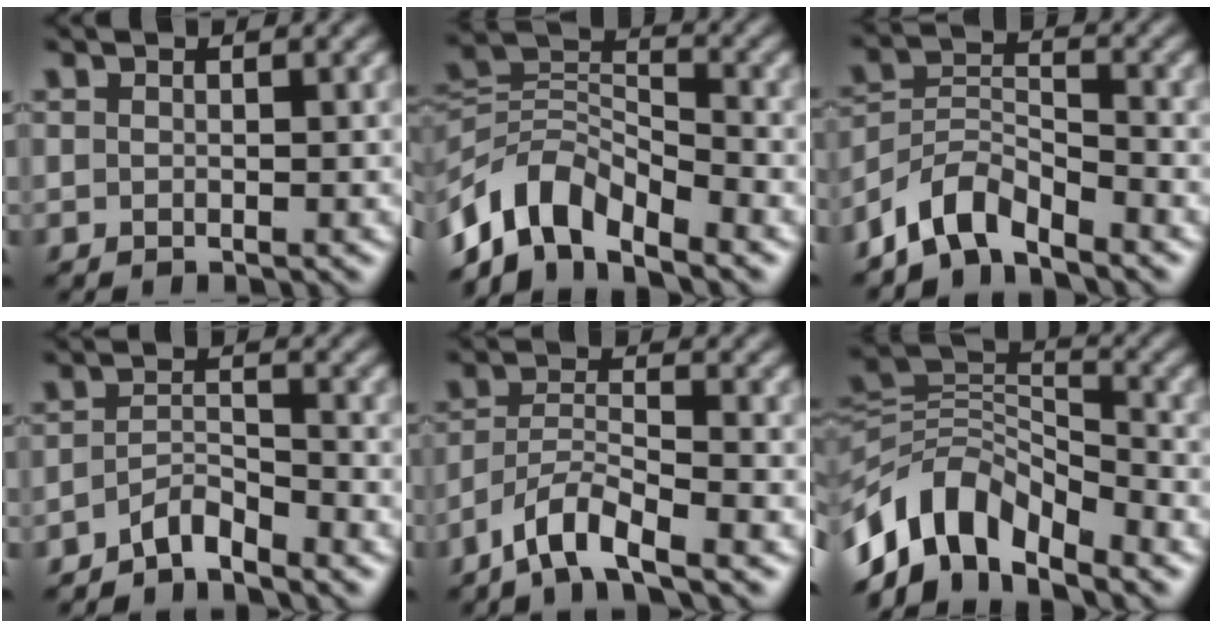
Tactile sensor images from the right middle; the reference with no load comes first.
{"total": 7.4, "force": [-5.4, 3.5, 3.7], "torque": [-0.055, -0.001, -0.114]}
{"total": 4.7, "force": [-3.9, 1.7, 1.9], "torque": [-0.029, 0.003, -0.086]}
{"total": 2.5, "force": [-2.2, 0.5, 1.1], "torque": [-0.021, 0.008, -0.046]}
{"total": 4.4, "force": [-3.4, 0.8, 2.6], "torque": [-0.049, 0.002, -0.074]}
{"total": 9.5, "force": [-5.7, 5.1, 5.7], "torque": [-0.095, 0.004, -0.112]}